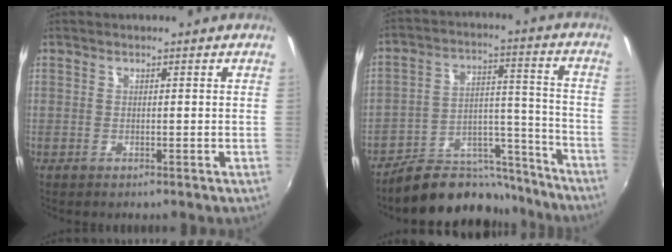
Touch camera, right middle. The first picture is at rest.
{"total": 16.4, "force": [-14.7, 6.1, 4.1], "torque": [-0.062, 0.054, -0.209]}